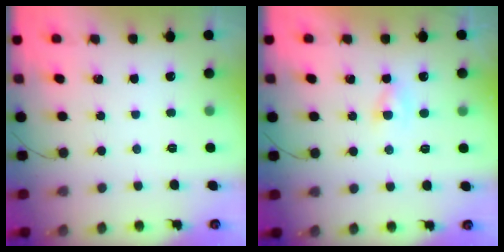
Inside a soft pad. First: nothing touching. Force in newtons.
{"total": 2.2, "press": 2.2, "slide": 0.5}